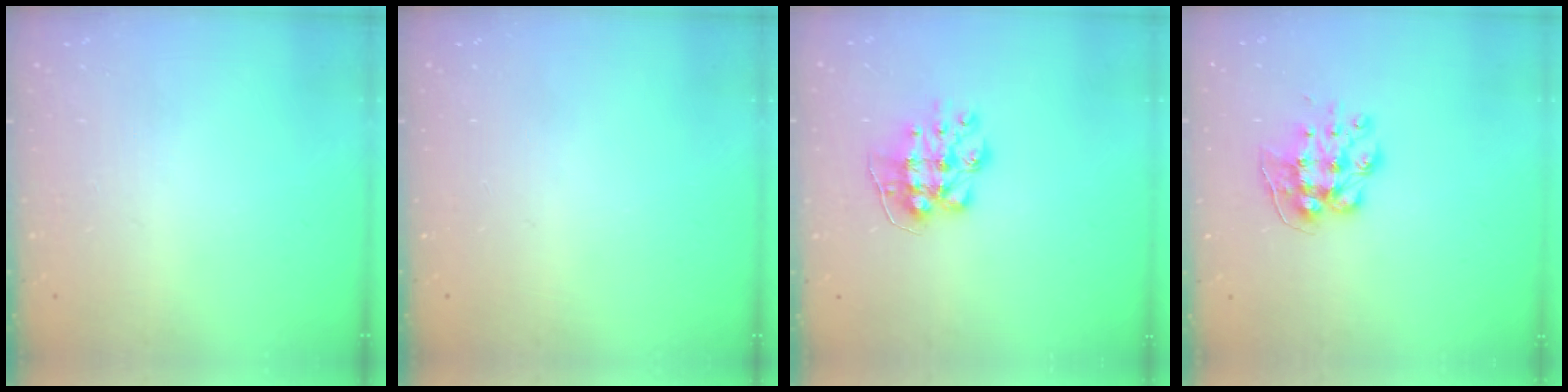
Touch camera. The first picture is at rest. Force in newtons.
{"total": 0.0}
{"total": 9.2, "press": 9.1, "slide": 1.1}
{"total": 9.7, "press": 9.7, "slide": 0.6}